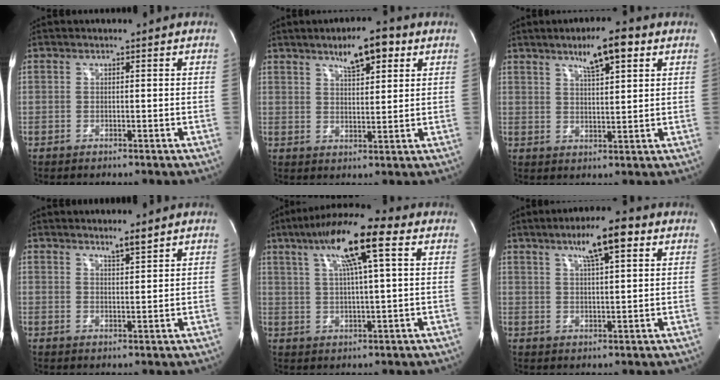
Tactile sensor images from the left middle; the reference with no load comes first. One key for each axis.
{"total": 7.1, "fx": 4.2, "fy": 1.9, "fz": 5.4, "tx": -0.090, "ty": 0.007, "tz": 0.067}
{"total": 7.4, "fx": 4.3, "fy": 1.1, "fz": 5.9, "tx": -0.100, "ty": 0.007, "tz": 0.069}
{"total": 2.1, "fx": 1.9, "fy": -0.2, "fz": 0.9, "tx": -0.018, "ty": -0.006, "tz": 0.035}
{"total": 12.8, "fx": 5.6, "fy": 1.1, "fz": 11.5, "tx": -0.207, "ty": 0.027, "tz": 0.092}
{"total": 8.0, "fx": 4.3, "fy": 1.0, "fz": 6.7, "tx": -0.114, "ty": 0.012, "tz": 0.068}